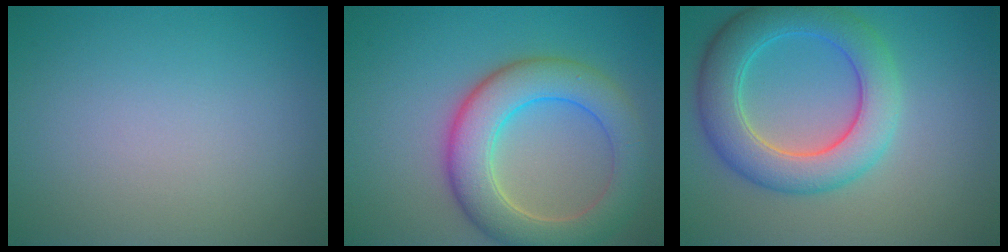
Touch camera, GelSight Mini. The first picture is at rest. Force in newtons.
{"total": 7.4, "press": 7.4, "slide": 0.5}
{"total": 6.9, "press": 6.9, "slide": 0.5}